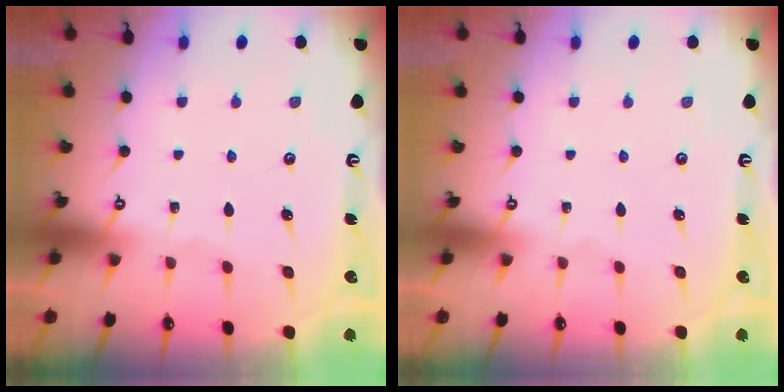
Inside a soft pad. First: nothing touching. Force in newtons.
{"total": 0.0}